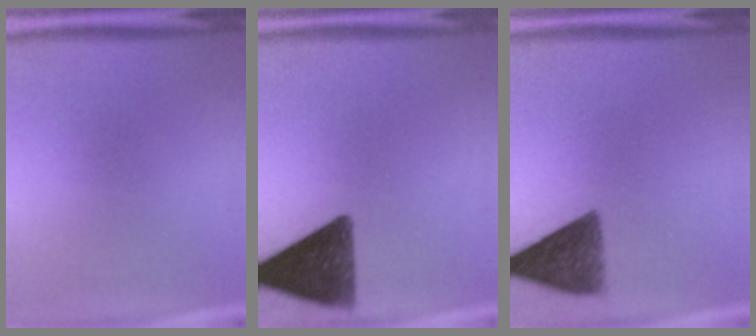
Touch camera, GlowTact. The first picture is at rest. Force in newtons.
{"total": 12.0}
{"total": 8.7}